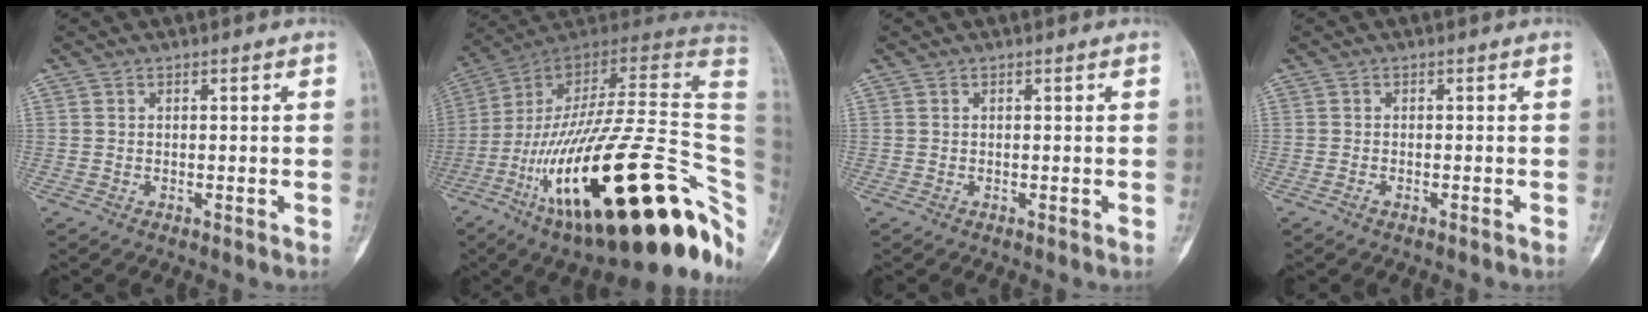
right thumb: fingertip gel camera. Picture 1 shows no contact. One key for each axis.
{"total": 40.1, "fx": -11.7, "fy": 13.5, "fz": 35.9, "tx": -0.490, "ty": 0.064, "tz": -0.188}
{"total": 0.0}
{"total": 0.8, "fx": -0.6, "fy": 0.2, "fz": 0.5, "tx": -0.014, "ty": 0.008, "tz": -0.006}